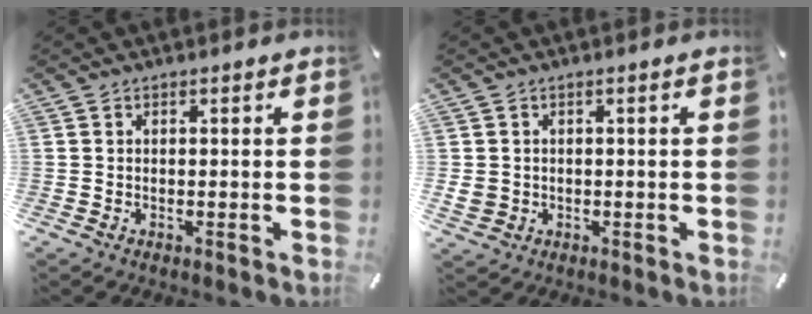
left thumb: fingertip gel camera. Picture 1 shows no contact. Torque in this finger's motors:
{"motor_torque": [-0.01, -0.03, 0.10, 0.00, 0.10]}